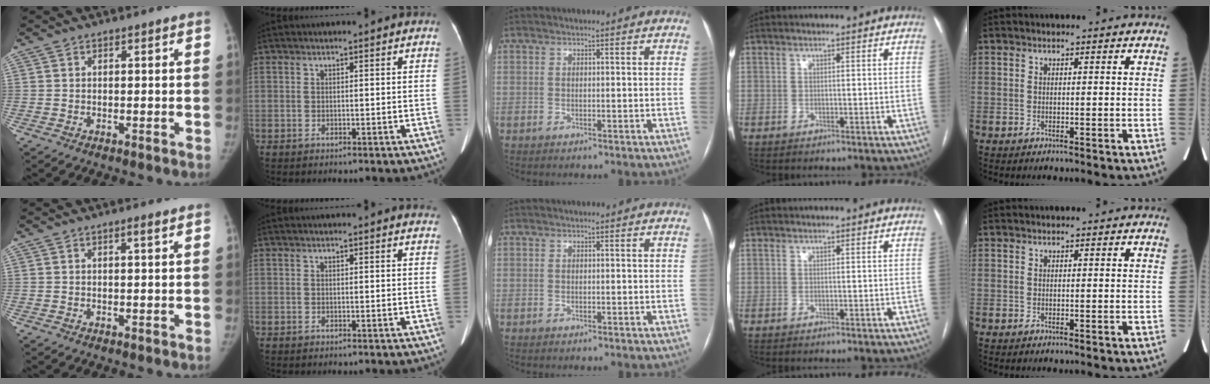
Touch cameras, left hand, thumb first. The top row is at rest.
{"thumb": {"total": 1.3, "force": [0.7, 0.0, 1.0], "torque": [-0.016, -0.003, 0.013]}, "index": {"total": 2.7, "force": [2.7, 0.4, 0.4], "torque": [-0.006, -0.004, 0.011]}}